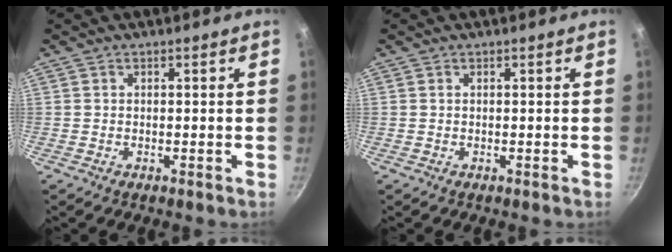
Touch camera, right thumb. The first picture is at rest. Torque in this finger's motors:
{"motor_torque": [-0.02, 0.28, 0.30, -0.20, -0.02]}